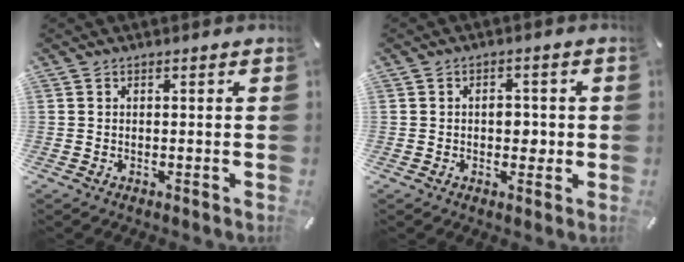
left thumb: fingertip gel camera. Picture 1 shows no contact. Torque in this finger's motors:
{"motor_torque": [0.41, 1.10, -0.04, 0.04, 0.02]}